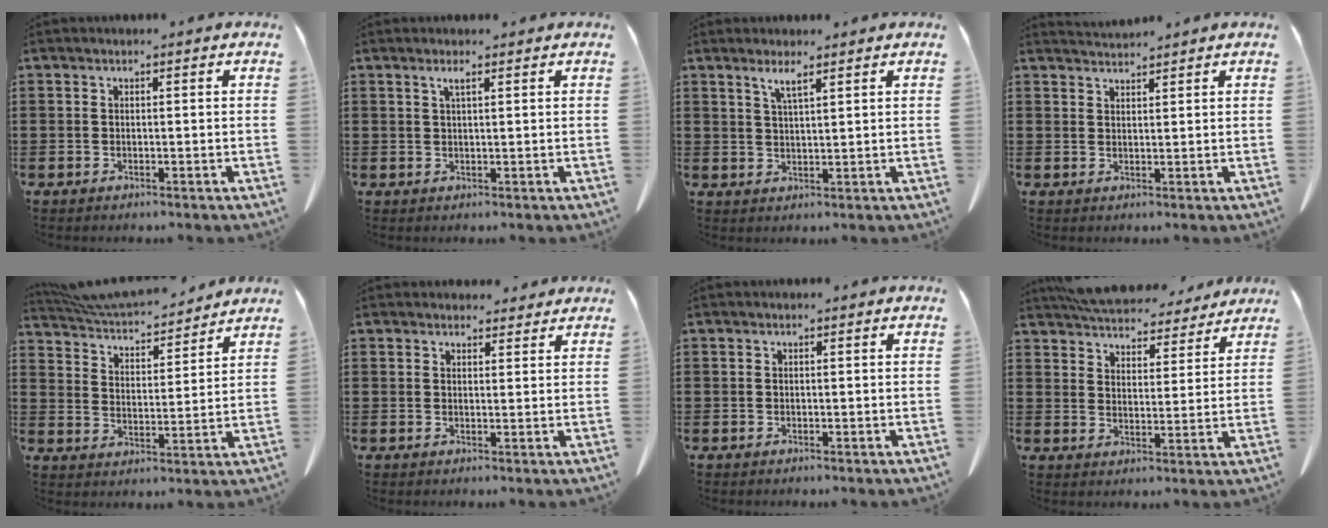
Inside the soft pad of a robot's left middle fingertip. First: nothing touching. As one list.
[{"total": 1.5, "force": [0.9, 0.2, 1.3], "torque": [-0.027, 0.002, 0.015]}, {"total": 2.8, "force": [2.0, 0.3, 1.9], "torque": [-0.042, 0.002, 0.035]}, {"total": 1.8, "force": [1.8, 0.1, 0.1], "torque": [-0.006, -0.001, 0.035]}, {"total": 5.9, "force": [5.7, 0.7, 1.3], "torque": [-0.054, -0.038, 0.099]}, {"total": 2.6, "force": [2.4, 0.9, 0.2], "torque": [-0.002, -0.005, 0.044]}, {"total": 0.0}, {"total": 6.2, "force": [6.1, 0.8, 1.0], "torque": [-0.047, -0.031, 0.109]}]